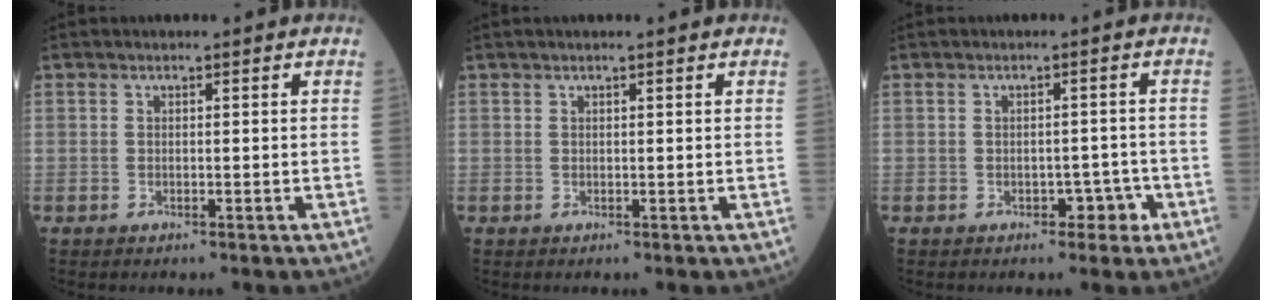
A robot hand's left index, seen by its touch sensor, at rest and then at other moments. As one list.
[{"total": 2.0, "force": [1.6, -0.1, 1.2], "torque": [-0.016, 0.018, 0.026]}, {"total": 2.5, "force": [-1.1, 1.7, 1.4], "torque": [-0.012, 0.008, -0.010]}]